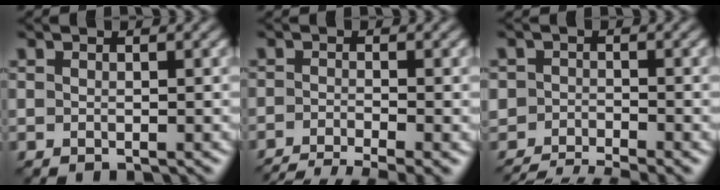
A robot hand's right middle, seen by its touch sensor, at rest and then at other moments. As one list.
[{"total": 5.8, "force": [-4.4, 1.1, 3.6], "torque": [-0.057, -0.013, -0.083]}, {"total": 5.6, "force": [-5.1, 1.1, 2.0], "torque": [-0.035, -0.014, -0.091]}]